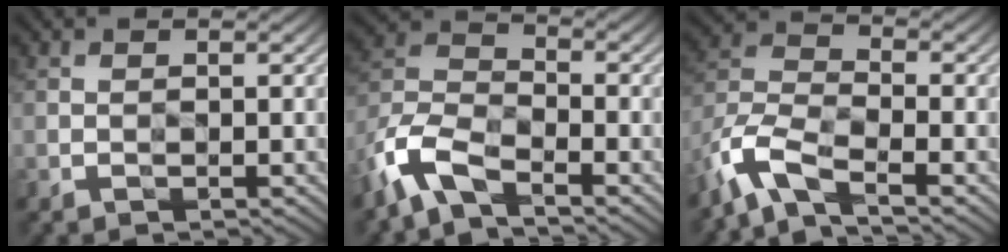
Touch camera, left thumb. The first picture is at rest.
{"total": 8.6, "force": [-5.9, 3.2, 5.4], "torque": [-0.128, -0.003, -0.140]}
{"total": 8.1, "force": [-5.7, 2.3, 5.3], "torque": [-0.123, -0.001, -0.134]}